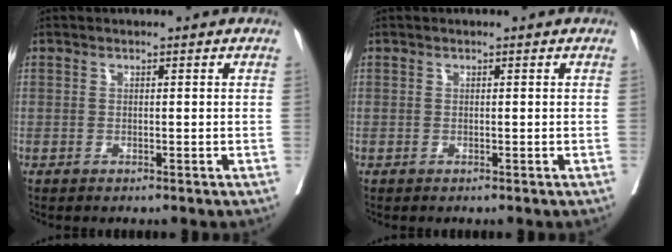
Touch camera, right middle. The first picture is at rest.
{"total": 0.0}